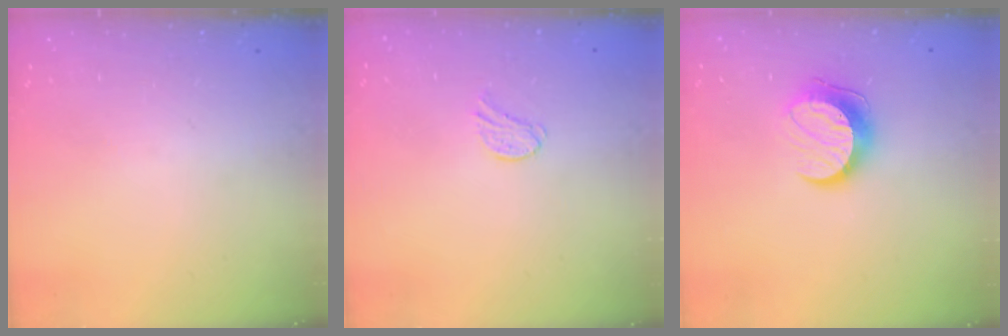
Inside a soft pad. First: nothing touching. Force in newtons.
{"total": 5.9, "press": 5.8, "slide": 0.5}
{"total": 9.9, "press": 9.9, "slide": 0.1}